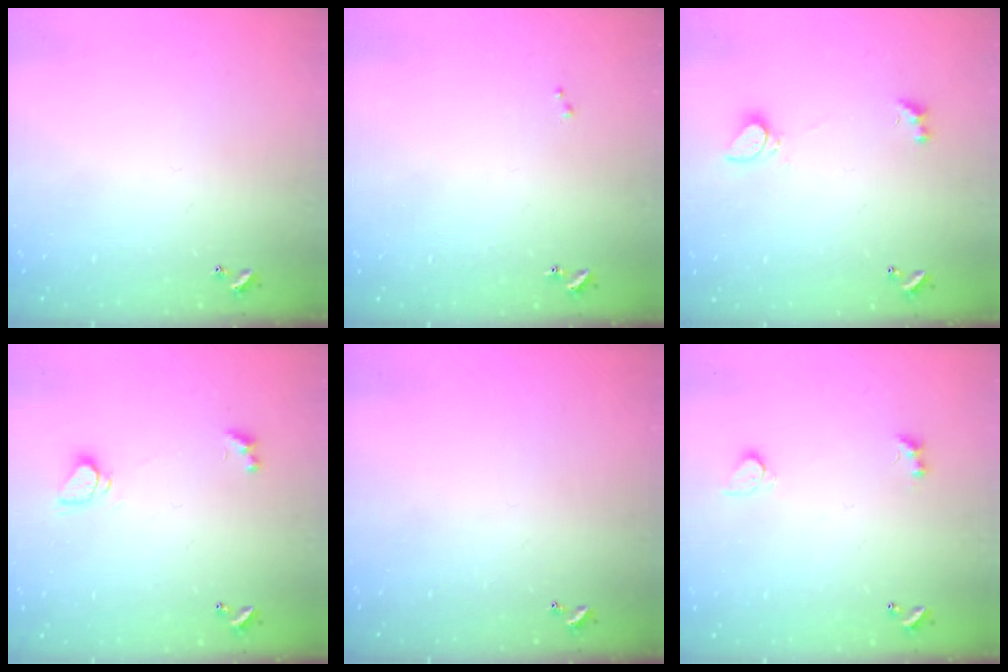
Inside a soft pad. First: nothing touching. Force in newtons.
{"total": 0.0}
{"total": 2.6, "press": 2.5, "slide": 0.8}
{"total": 2.1, "press": 2.0, "slide": 0.6}
{"total": 0.0}
{"total": 3.4, "press": 3.2, "slide": 1.1}